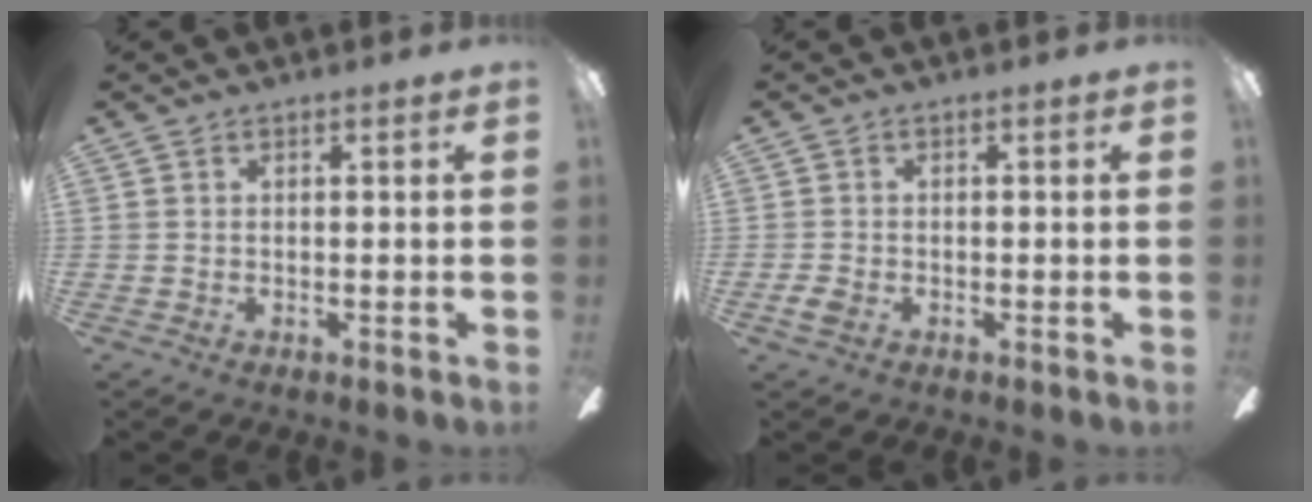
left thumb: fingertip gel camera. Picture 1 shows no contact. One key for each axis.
{"total": 2.4, "fx": -0.9, "fy": 1.4, "fz": 1.7, "tx": -0.042, "ty": 0.002, "tz": -0.021}